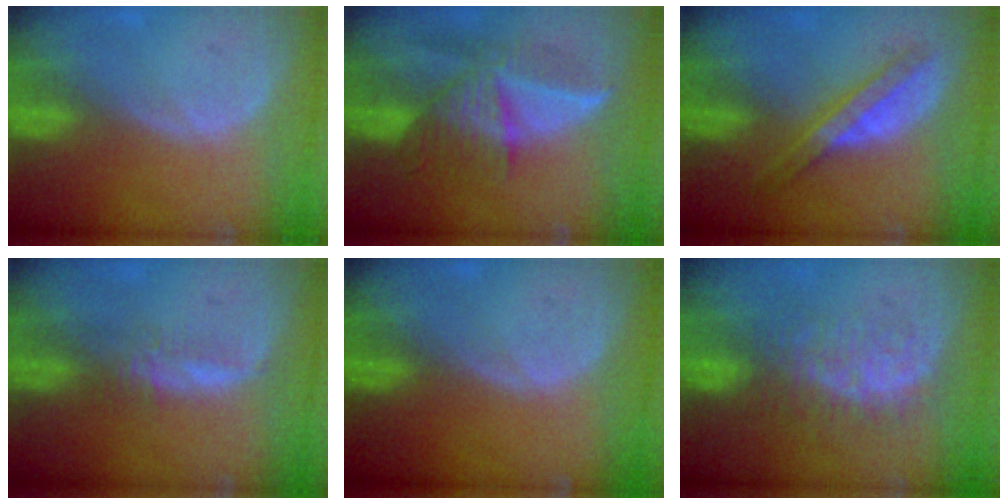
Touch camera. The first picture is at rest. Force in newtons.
{"total": 7.7, "press": 7.4, "slide": 2.0}
{"total": 5.4, "press": 5.3, "slide": 0.8}
{"total": 2.3, "press": 2.2, "slide": 0.6}
{"total": 0.0}
{"total": 7.7, "press": 7.4, "slide": 1.8}